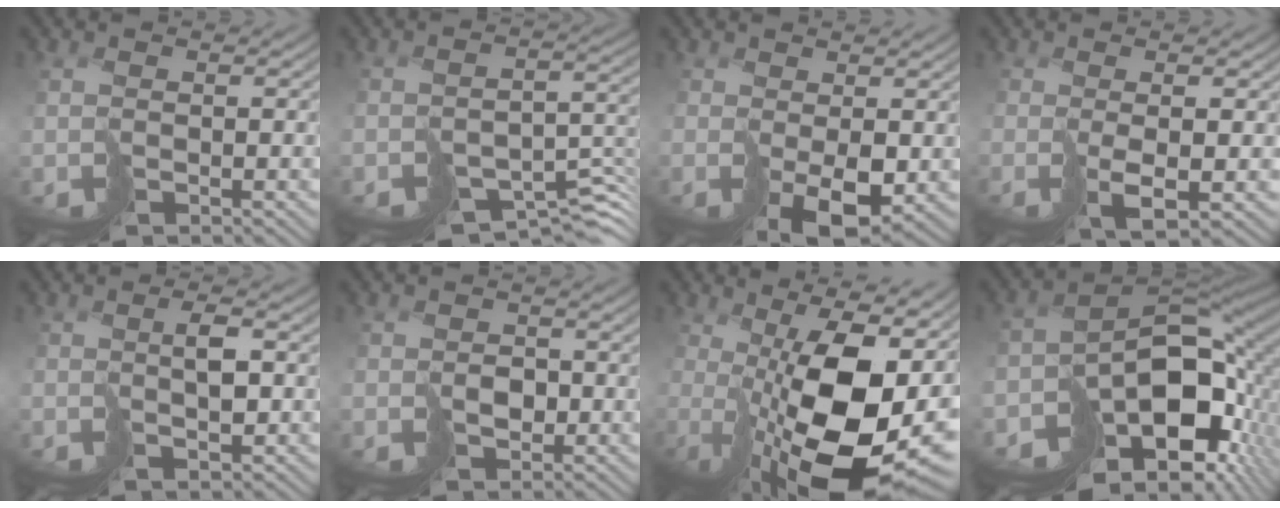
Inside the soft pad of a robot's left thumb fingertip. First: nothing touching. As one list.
[{"total": 6.7, "force": [-5.2, 2.5, 3.5], "torque": [-0.038, -0.019, -0.066]}, {"total": 4.3, "force": [0.0, 2.5, 3.6], "torque": [-0.069, -0.017, 0.015]}, {"total": 1.9, "force": [0.5, -0.6, 1.7], "torque": [-0.025, 0.007, 0.013]}, {"total": 1.8, "force": [0.7, 0.3, 1.7], "torque": [-0.026, 0.009, 0.017]}, {"total": 1.7, "force": [-0.3, 1.6, 0.3], "torque": [0.008, 0.004, 0.000]}, {"total": 15.9, "force": [0.2, 5.8, 14.8], "torque": [-0.206, -0.014, 0.017]}, {"total": 14.0, "force": [-6.4, 8.5, 9.1], "torque": [-0.122, -0.041, -0.081]}]